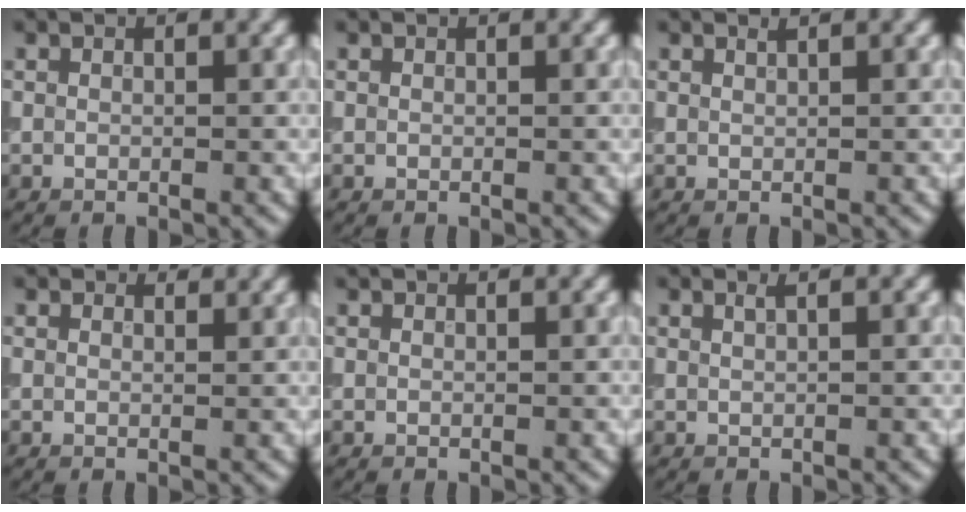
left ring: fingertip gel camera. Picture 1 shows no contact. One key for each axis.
{"total": 0.0}
{"total": 0.6, "fx": 0.5, "fy": 0.1, "fz": 0.3, "tx": -0.003, "ty": 0.000, "tz": 0.008}
{"total": 2.1, "fx": 2.0, "fy": 0.6, "fz": 0.4, "tx": -0.013, "ty": -0.001, "tz": 0.020}
{"total": 0.7, "fx": 0.7, "fy": 0.1, "fz": 0.1, "tx": -0.003, "ty": -0.001, "tz": 0.008}
{"total": 0.9, "fx": 0.5, "fy": 0.3, "fz": 0.7, "tx": -0.008, "ty": 0.001, "tz": 0.006}